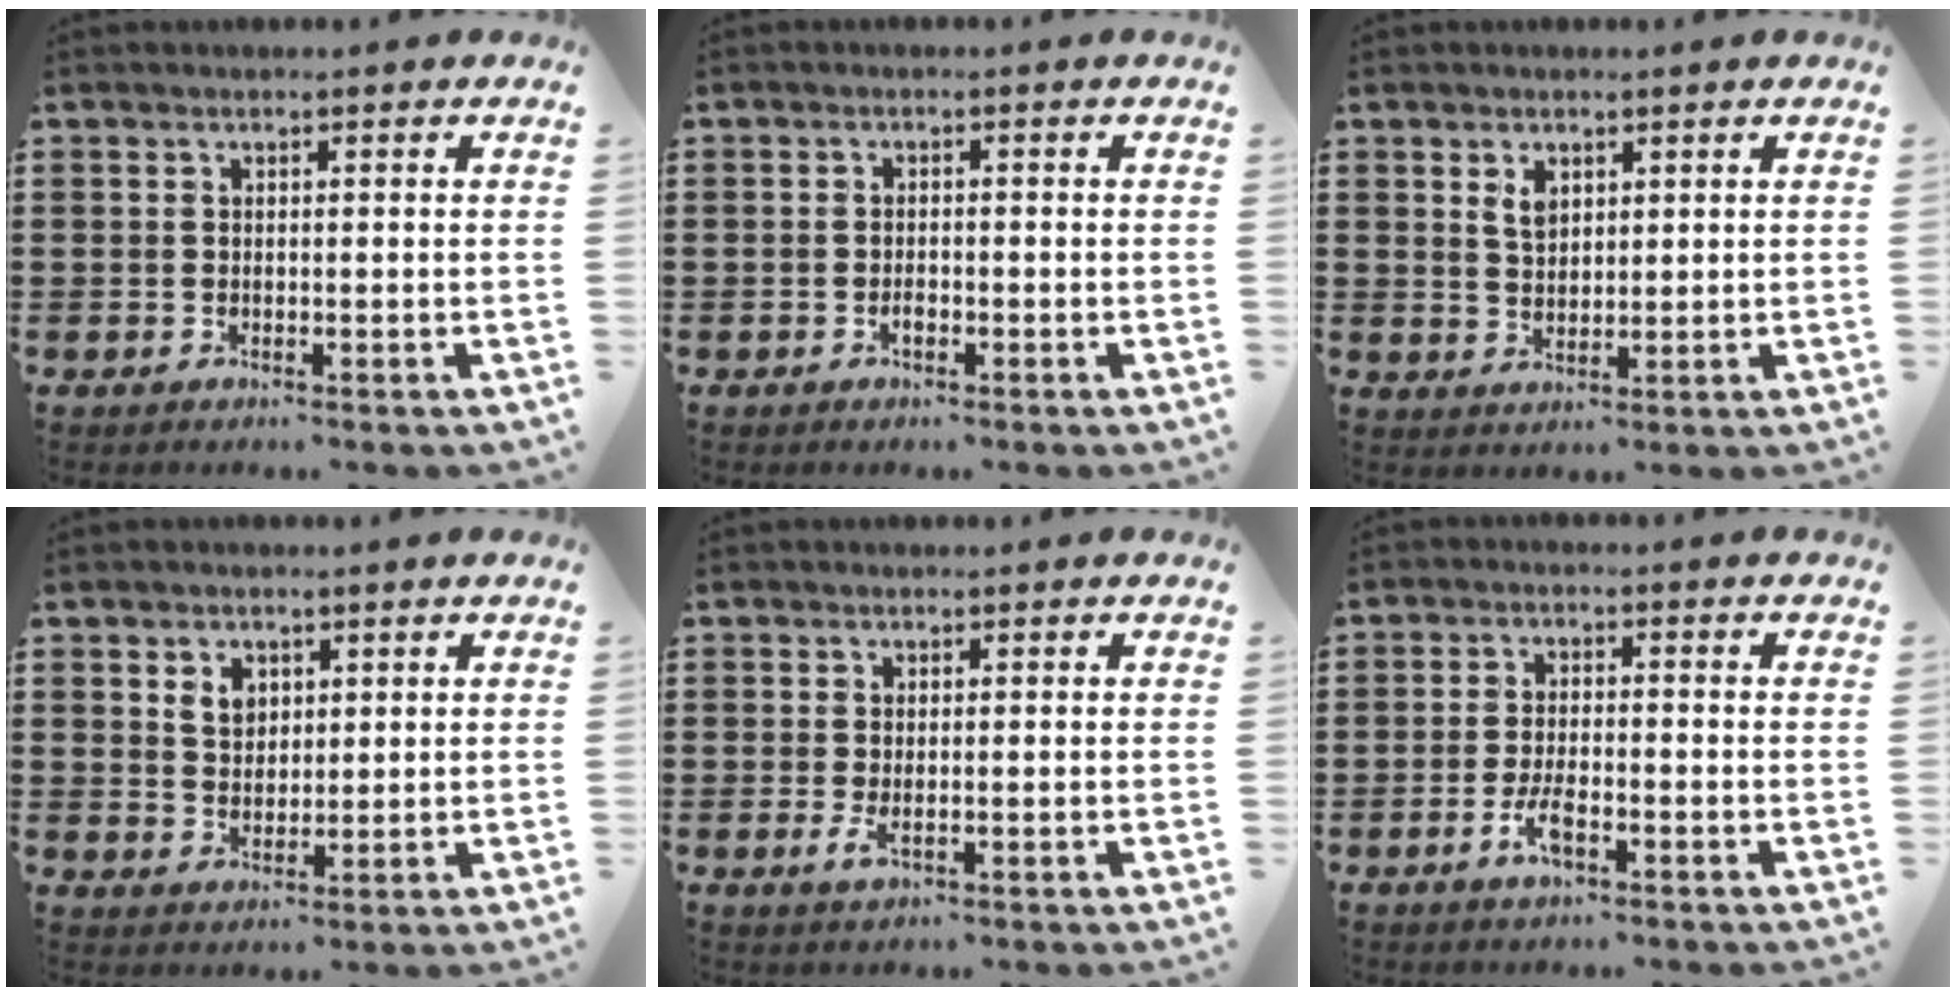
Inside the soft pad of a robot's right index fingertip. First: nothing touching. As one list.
[{"total": 1.2, "force": [-0.7, 0.6, 0.8], "torque": [-0.016, -0.002, -0.012]}, {"total": 2.8, "force": [1.4, 1.7, 1.7], "torque": [-0.040, 0.004, 0.027]}, {"total": 3.2, "force": [1.6, 2.3, 1.5], "torque": [-0.037, 0.009, 0.028]}, {"total": 1.6, "force": [-0.2, 0.5, 1.5], "torque": [-0.036, -0.006, -0.005]}, {"total": 3.9, "force": [-1.9, 1.4, 3.1], "torque": [-0.072, -0.001, -0.041]}]